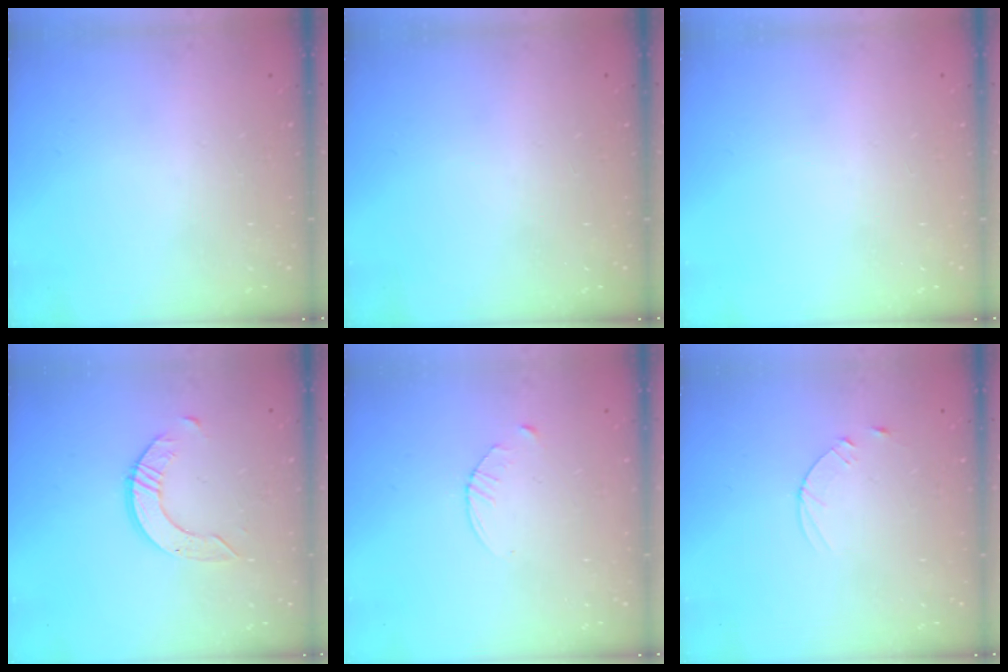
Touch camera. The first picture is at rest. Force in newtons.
{"total": 0.0}
{"total": 0.0}
{"total": 5.3, "press": 5.3, "slide": 0.5}
{"total": 2.9, "press": 2.9, "slide": 0.4}
{"total": 3.6, "press": 3.6, "slide": 0.5}